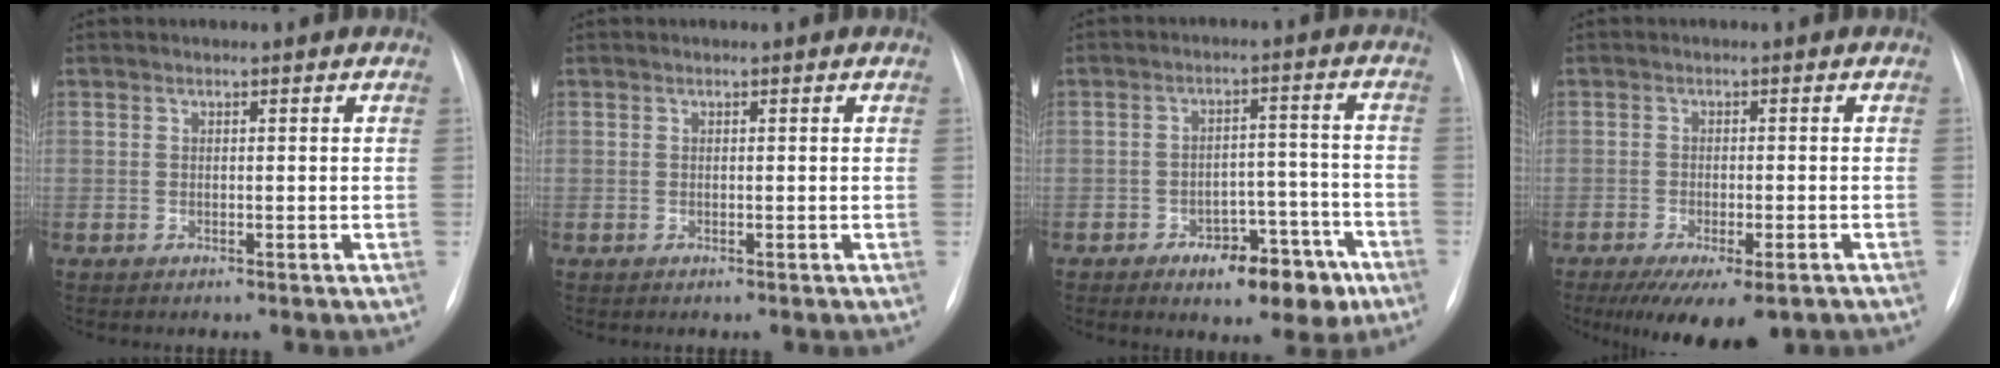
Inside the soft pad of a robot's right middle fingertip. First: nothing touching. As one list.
[{"total": 0.0}, {"total": 9.7, "force": [-5.6, 4.6, 6.5], "torque": [-0.070, 0.027, -0.073]}, {"total": 9.9, "force": [-6.6, 3.2, 6.6], "torque": [-0.095, -0.016, -0.097]}]